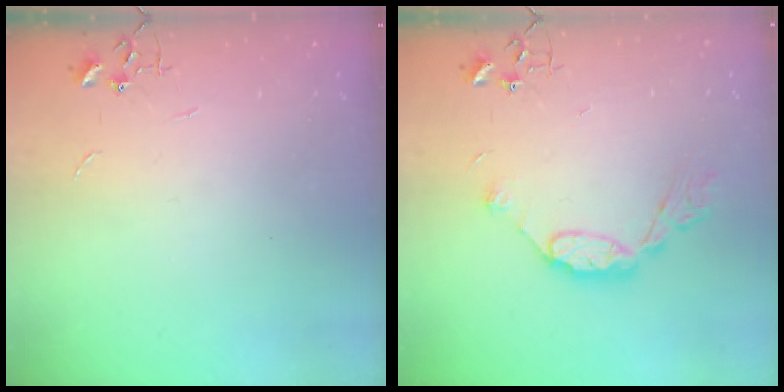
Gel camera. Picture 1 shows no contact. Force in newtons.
{"total": 11.0, "press": 11.0, "slide": 0.9}